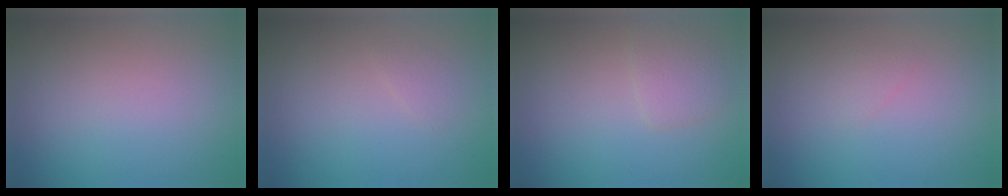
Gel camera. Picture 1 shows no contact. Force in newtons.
{"total": 0.7, "press": 0.7, "slide": 0.0}
{"total": 1.7, "press": 1.7, "slide": 0.0}
{"total": 0.7, "press": 0.7, "slide": 0.1}